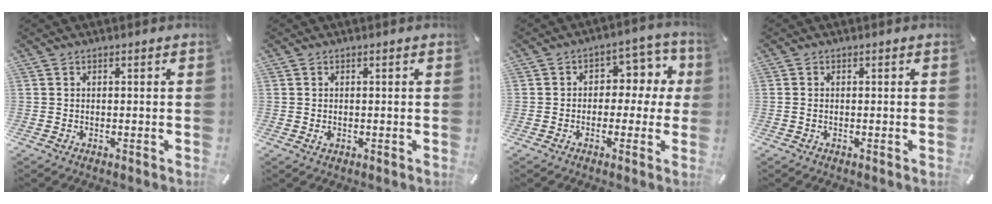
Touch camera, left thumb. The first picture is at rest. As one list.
[{"total": 0.7, "force": [-0.1, 0.5, 0.5], "torque": [-0.010, 0.001, -0.002]}, {"total": 7.8, "force": [0.4, 6.0, 5.0], "torque": [-0.059, 0.002, 0.001]}, {"total": 0.7, "force": [-0.1, 0.4, 0.6], "torque": [-0.012, 0.002, -0.003]}]